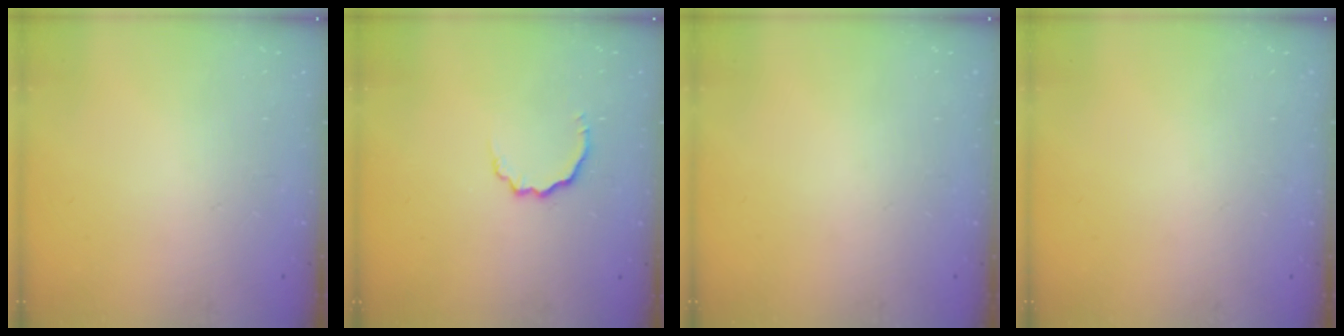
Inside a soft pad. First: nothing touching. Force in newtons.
{"total": 4.1, "press": 3.9, "slide": 1.0}
{"total": 0.0}
{"total": 0.0}